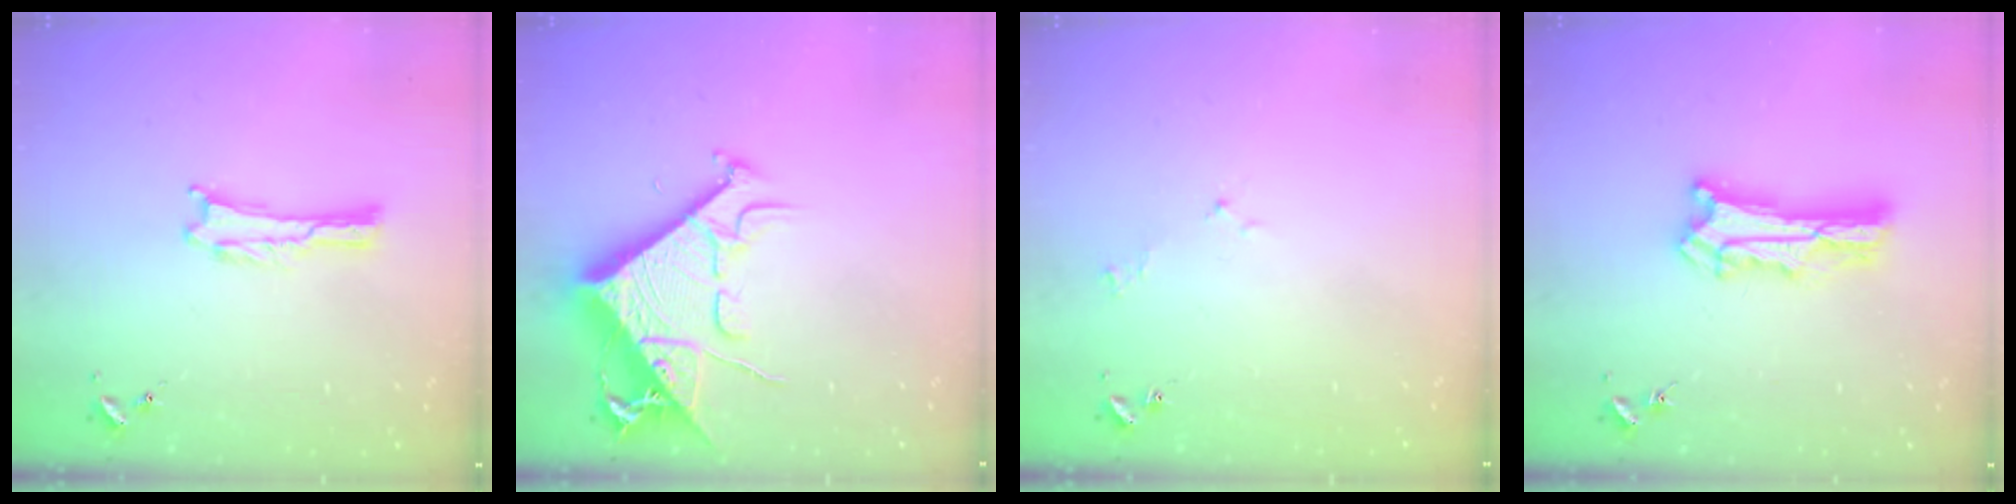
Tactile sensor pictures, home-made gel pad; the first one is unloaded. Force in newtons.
{"total": 12.9, "press": 12.8, "slide": 1.4}
{"total": 1.6, "press": 1.5, "slide": 0.3}
{"total": 8.5, "press": 8.5, "slide": 0.6}